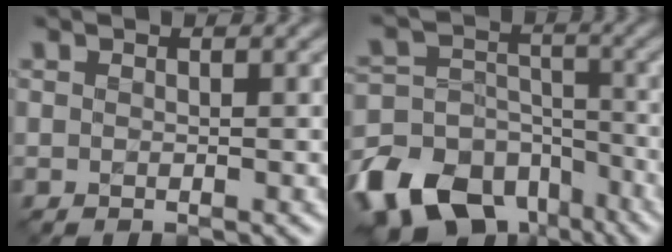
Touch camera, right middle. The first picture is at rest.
{"total": 15.2, "force": [-9.6, 10.2, 5.9], "torque": [-0.145, -0.035, -0.156]}